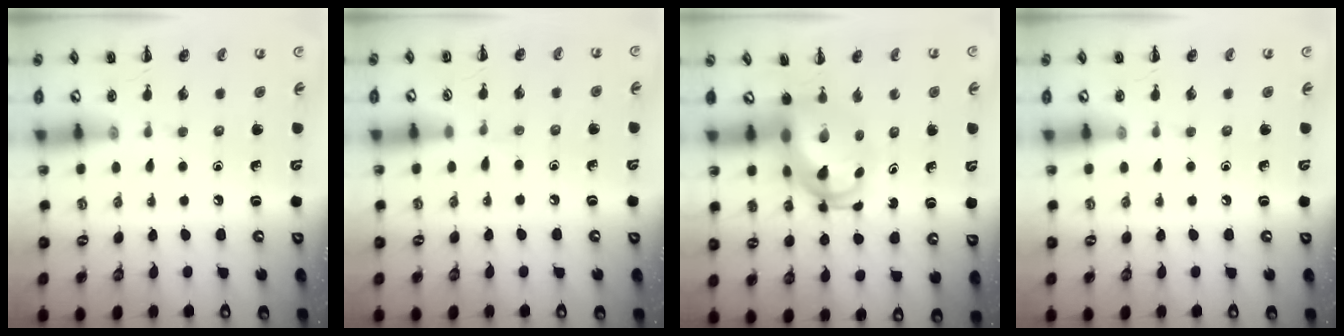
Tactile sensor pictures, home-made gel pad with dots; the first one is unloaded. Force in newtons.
{"total": 3.9, "press": 3.7, "slide": 1.3}
{"total": 5.1, "press": 5.0, "slide": 0.5}
{"total": 0.0}